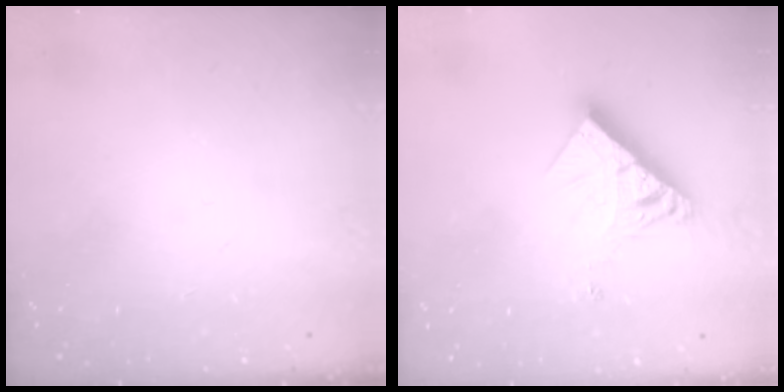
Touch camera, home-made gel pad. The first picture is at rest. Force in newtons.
{"total": 11.4, "press": 11.3, "slide": 1.2}